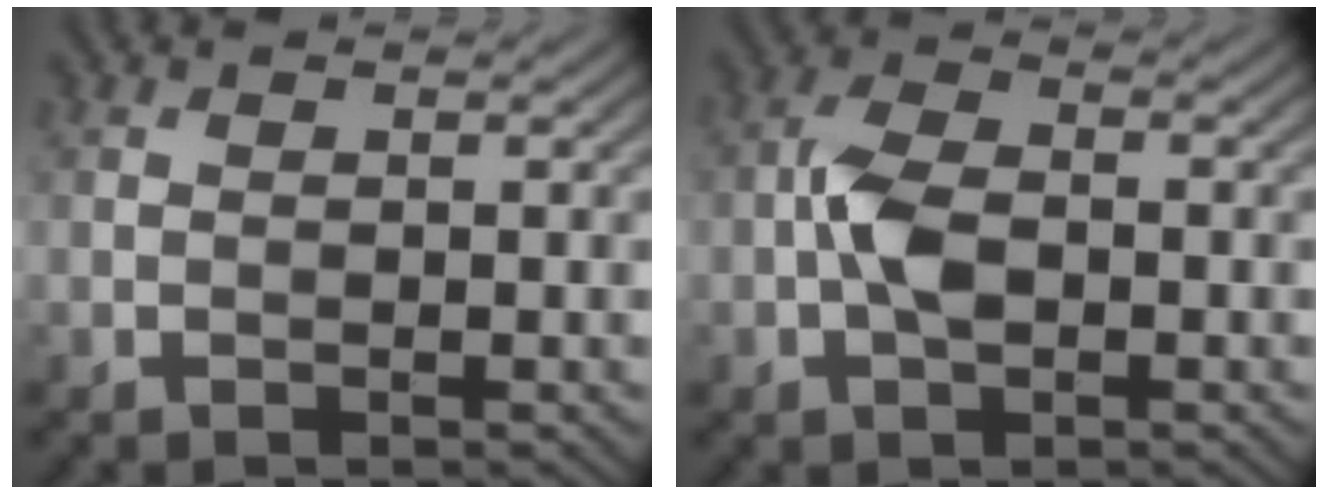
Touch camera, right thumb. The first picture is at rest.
{"total": 5.0, "force": [-1.0, 2.7, 4.1], "torque": [-0.094, 0.007, -0.026]}